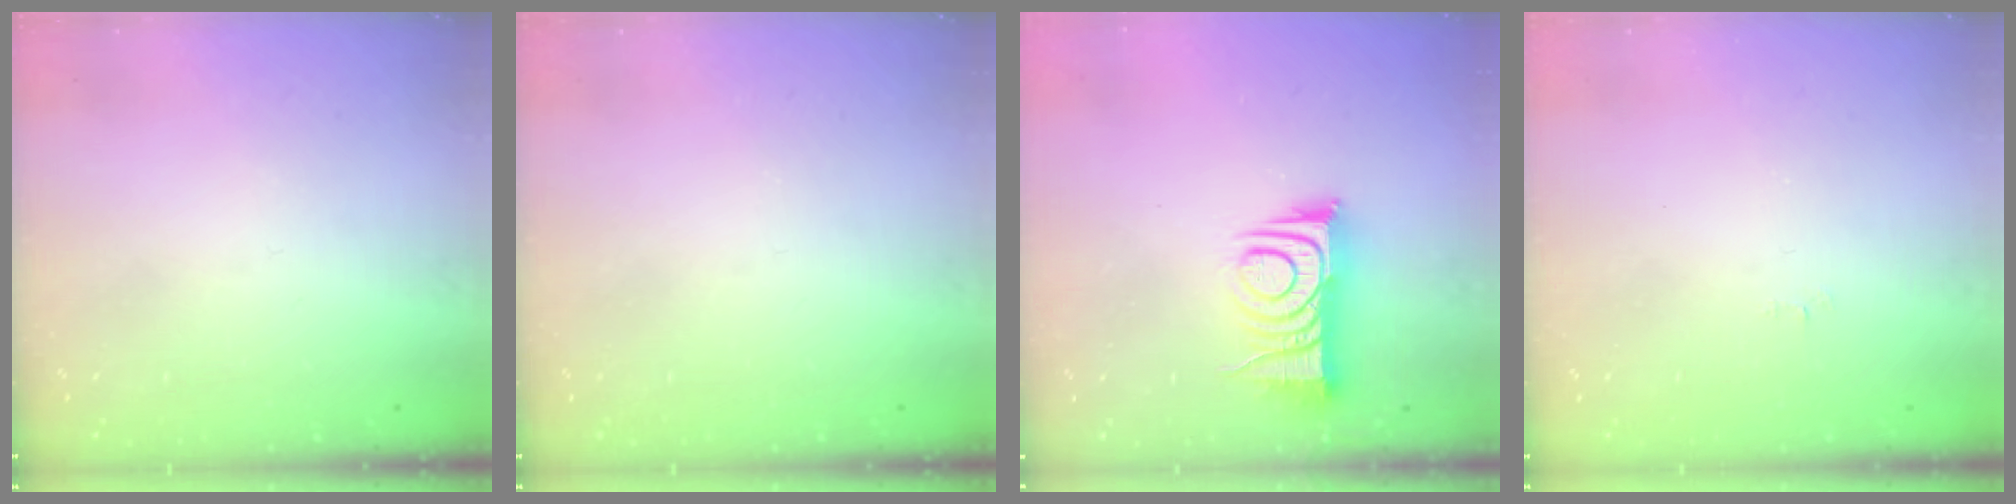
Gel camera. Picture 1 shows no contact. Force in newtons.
{"total": 0.0}
{"total": 10.9, "press": 10.9, "slide": 0.2}
{"total": 2.5, "press": 2.5, "slide": 0.3}